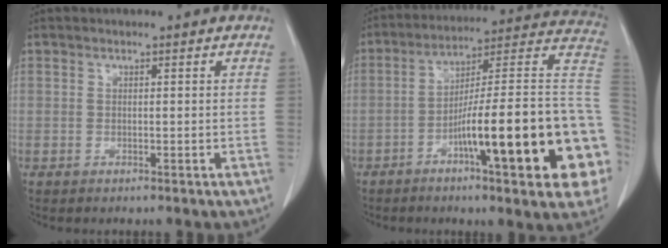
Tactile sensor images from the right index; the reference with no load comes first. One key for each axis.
{"total": 25.0, "fx": -6.6, "fy": 1.9, "fz": 24.0, "tx": -0.257, "ty": 0.015, "tz": -0.099}